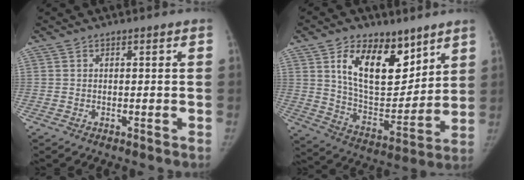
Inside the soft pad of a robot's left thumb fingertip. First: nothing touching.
{"total": 17.7, "force": [9.2, 10.1, 11.3], "torque": [-0.135, -0.062, 0.170]}